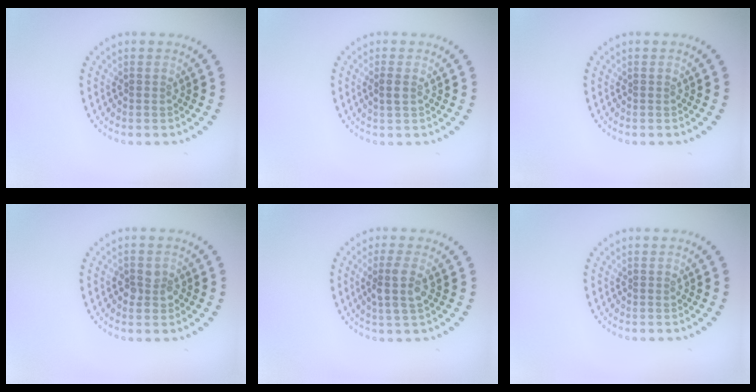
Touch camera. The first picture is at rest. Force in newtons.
{"total": 1.0, "press": 0.9, "slide": 0.2}
{"total": 0.0}
{"total": 1.7, "press": 1.7, "slide": 0.3}
{"total": 2.8, "press": 2.4, "slide": 1.5}
{"total": 0.0}